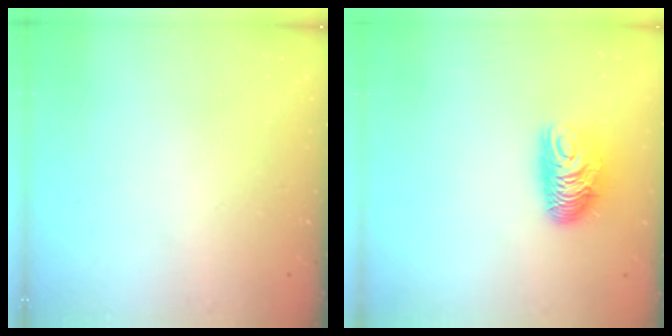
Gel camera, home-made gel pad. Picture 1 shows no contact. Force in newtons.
{"total": 9.8, "press": 9.8, "slide": 0.5}